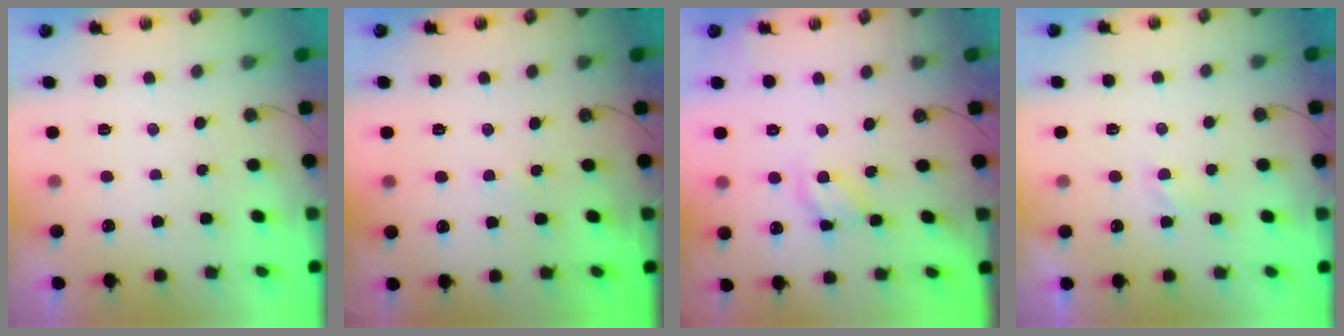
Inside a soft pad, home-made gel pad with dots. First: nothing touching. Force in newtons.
{"total": 1.9, "press": 1.9, "slide": 0.2}
{"total": 11.3, "press": 11.3, "slide": 1.2}
{"total": 1.4, "press": 1.4, "slide": 0.3}